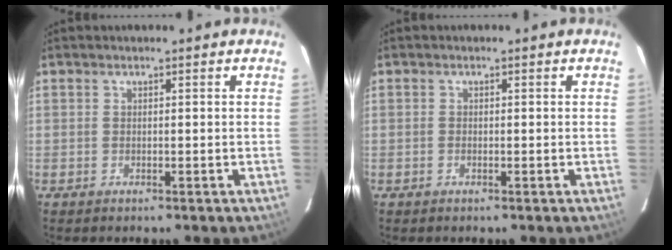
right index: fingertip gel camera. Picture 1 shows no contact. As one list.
[{"total": 0.5, "force": [-0.2, 0.4, 0.3], "torque": [-0.006, 0.000, -0.004]}]